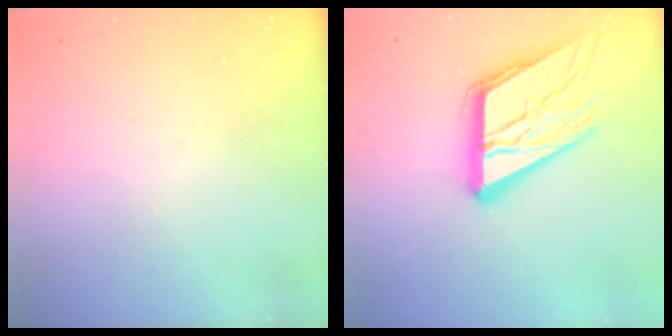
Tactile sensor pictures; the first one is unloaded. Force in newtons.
{"total": 18.6, "press": 18.4, "slide": 2.2}